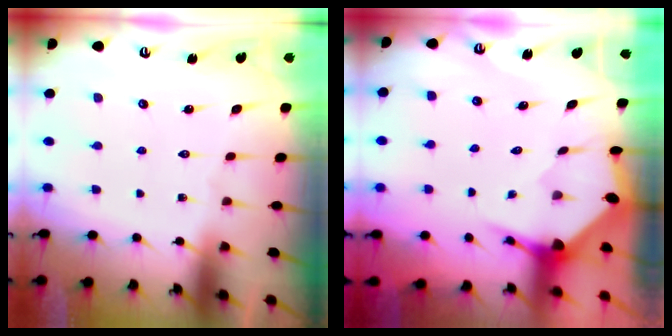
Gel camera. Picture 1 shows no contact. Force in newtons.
{"total": 3.5, "press": 3.5, "slide": 0.5}